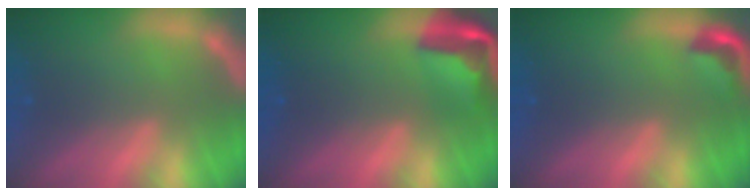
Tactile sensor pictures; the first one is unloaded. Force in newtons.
{"total": 5.9}
{"total": 2.4}